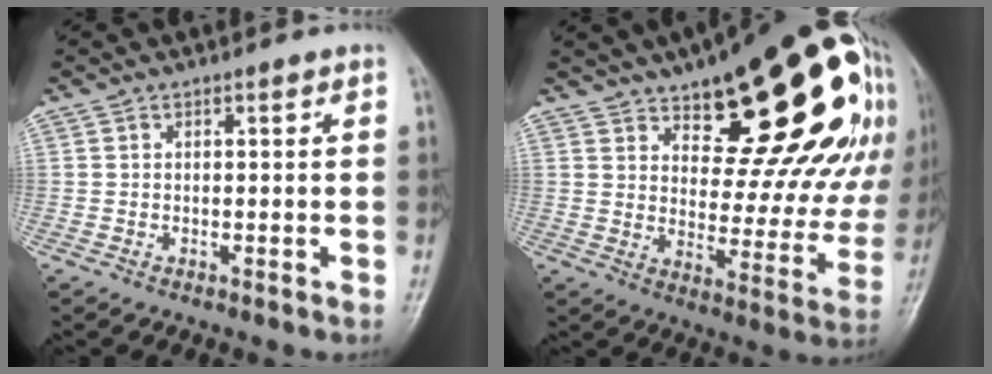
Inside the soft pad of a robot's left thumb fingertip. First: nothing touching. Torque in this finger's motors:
{"motor_torque": [2.48, 2.53, 1.38, -1.39, 0.33]}